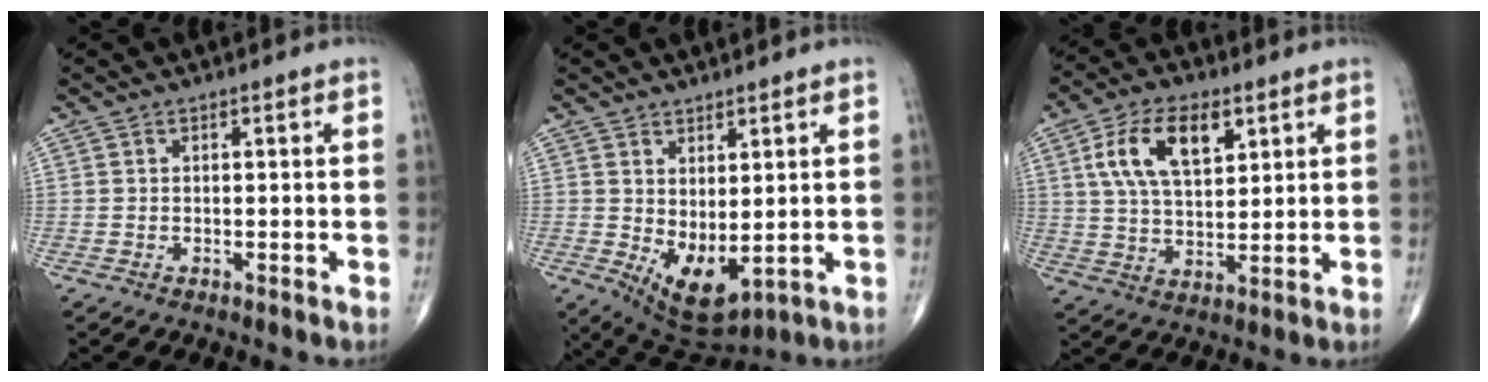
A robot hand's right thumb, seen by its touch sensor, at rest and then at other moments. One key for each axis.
{"total": 8.3, "fx": -0.2, "fy": 4.2, "fz": 7.2, "tx": -0.109, "ty": -0.016, "tz": 0.021}
{"total": 12.5, "fx": 4.8, "fy": 6.5, "fz": 9.5, "tx": -0.161, "ty": -0.007, "tz": 0.090}